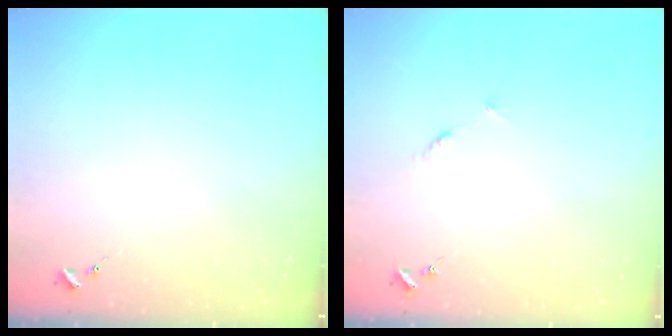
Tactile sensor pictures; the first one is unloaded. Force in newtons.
{"total": 3.9, "press": 3.8, "slide": 0.5}